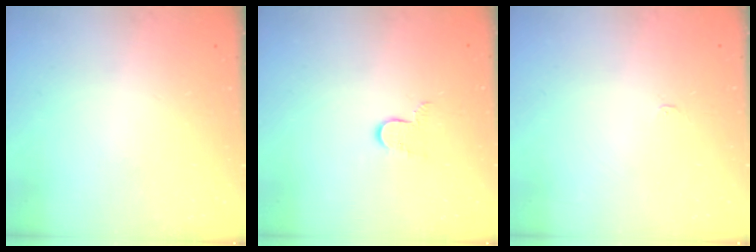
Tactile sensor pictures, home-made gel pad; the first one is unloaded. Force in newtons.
{"total": 6.3, "press": 6.3, "slide": 0.5}
{"total": 2.4, "press": 2.4, "slide": 0.3}